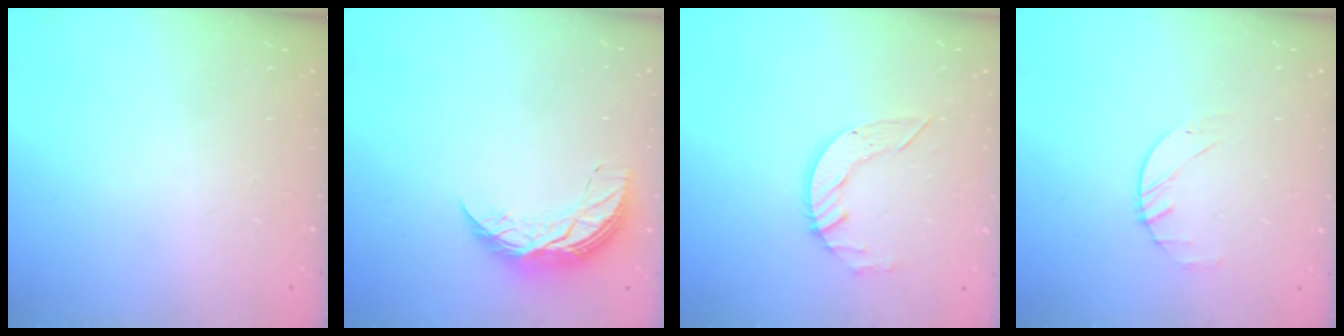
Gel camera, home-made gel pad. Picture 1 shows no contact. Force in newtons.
{"total": 8.1, "press": 8.0, "slide": 0.5}
{"total": 6.8, "press": 6.8, "slide": 0.3}
{"total": 1.4, "press": 1.3, "slide": 0.2}